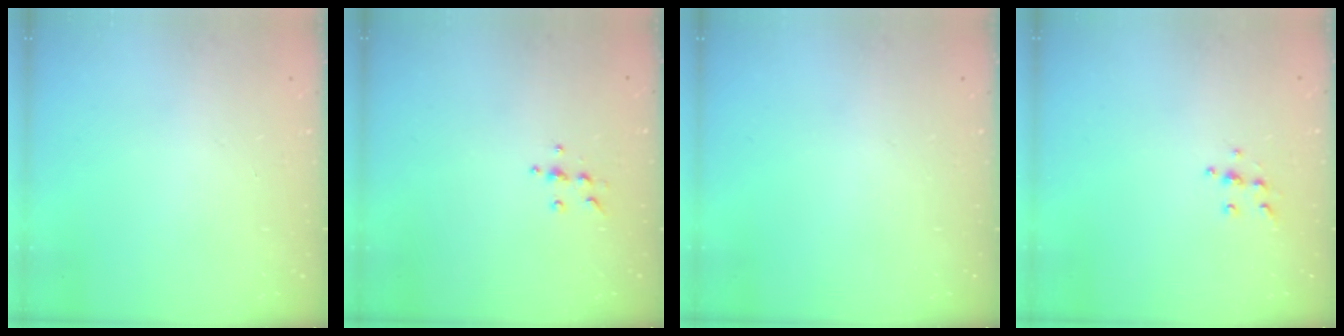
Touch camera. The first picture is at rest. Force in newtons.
{"total": 5.6, "press": 5.6, "slide": 0.7}
{"total": 0.0}
{"total": 5.6, "press": 5.6, "slide": 0.5}